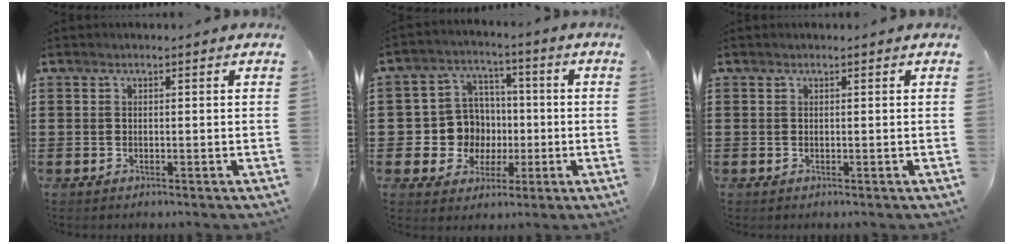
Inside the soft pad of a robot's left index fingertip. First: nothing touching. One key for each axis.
{"total": 8.8, "fx": 0.2, "fy": 8.5, "fz": 2.3, "tx": -0.077, "ty": 0.011, "tz": 0.015}
{"total": 0.0}